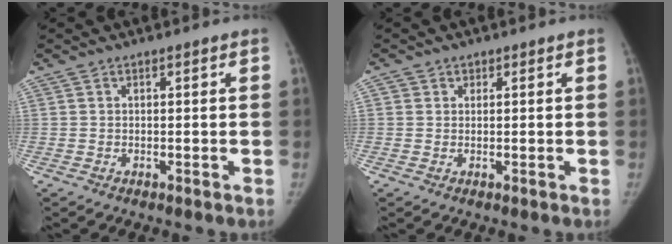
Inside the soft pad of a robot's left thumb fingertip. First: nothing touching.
{"total": 0.9, "force": [0.5, 0.8, -0.1], "torque": [0.007, -0.001, 0.007]}